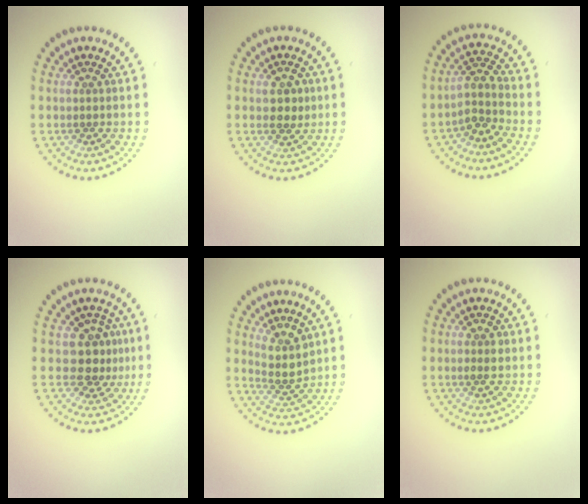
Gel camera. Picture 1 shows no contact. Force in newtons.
{"total": 2.3, "press": 2.2, "slide": 0.3}
{"total": 2.5, "press": 1.9, "slide": 1.6}
{"total": 3.2, "press": 2.8, "slide": 1.4}
{"total": 2.7, "press": 2.1, "slide": 1.7}
{"total": 1.5, "press": 1.5, "slide": 0.1}